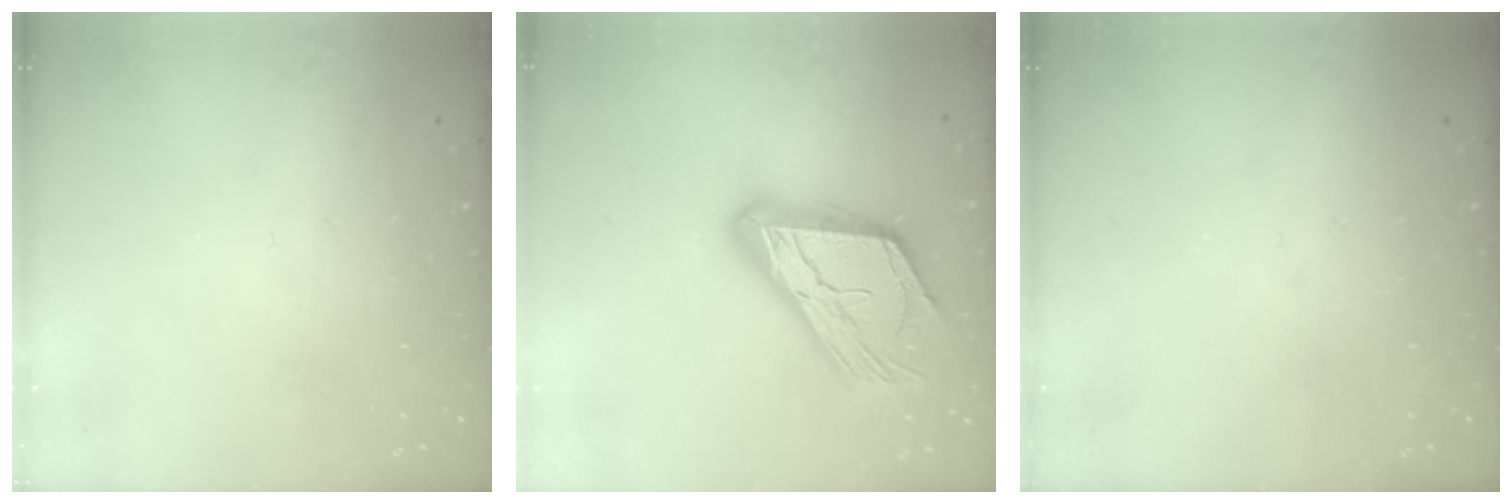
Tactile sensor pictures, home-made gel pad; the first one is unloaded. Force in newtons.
{"total": 23.5, "press": 23.4, "slide": 2.1}
{"total": 0.0}